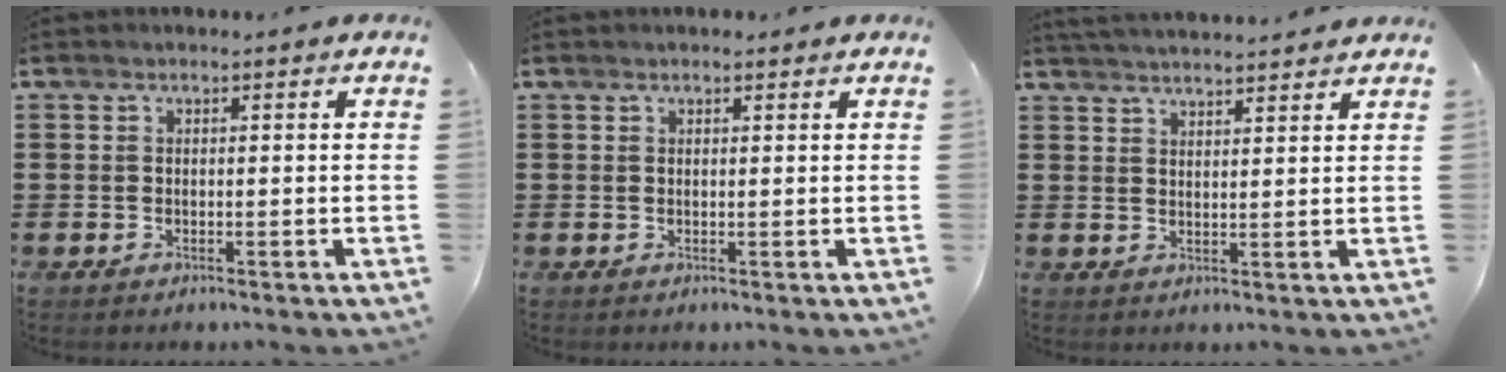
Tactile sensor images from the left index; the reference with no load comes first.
{"total": 0.7, "force": [0.6, 0.1, 0.3], "torque": [-0.007, 0.002, 0.012]}
{"total": 2.9, "force": [2.9, -0.4, 0.3], "torque": [-0.014, -0.008, 0.053]}